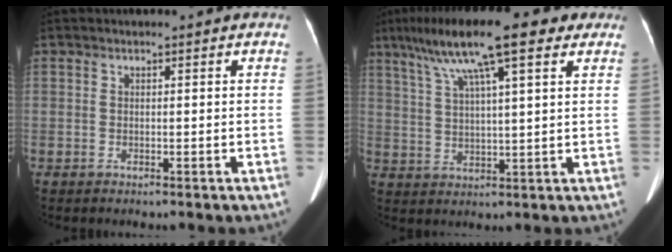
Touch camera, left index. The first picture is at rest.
{"total": 15.7, "force": [9.9, 2.4, 12.0], "torque": [-0.210, 0.045, 0.161]}